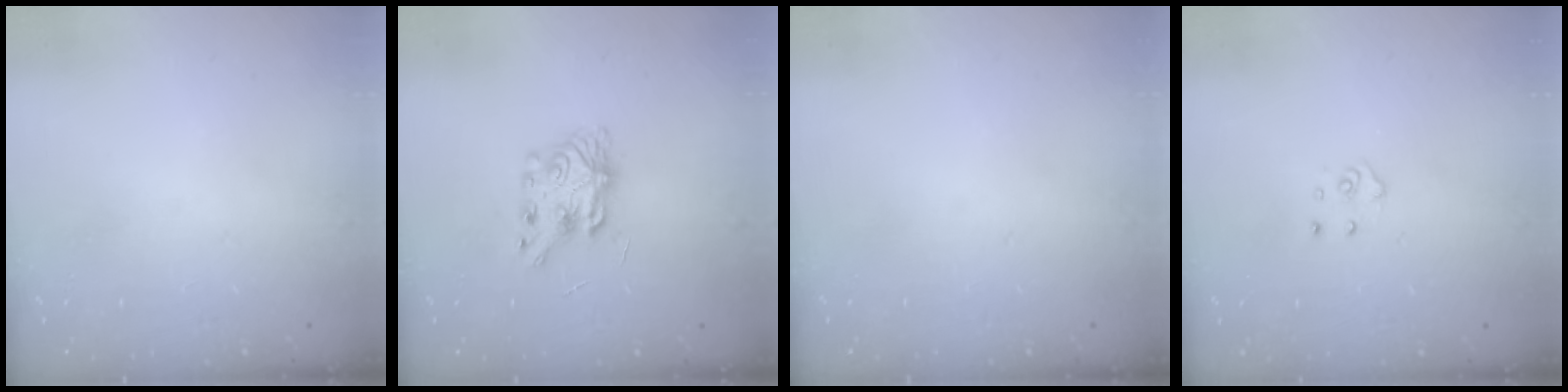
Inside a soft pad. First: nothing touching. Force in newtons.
{"total": 7.8, "press": 7.8, "slide": 0.1}
{"total": 0.0}
{"total": 4.6, "press": 4.6, "slide": 0.4}